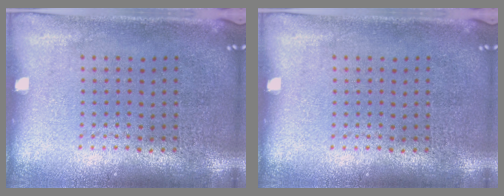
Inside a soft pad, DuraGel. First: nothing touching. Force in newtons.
{"total": 0.0}